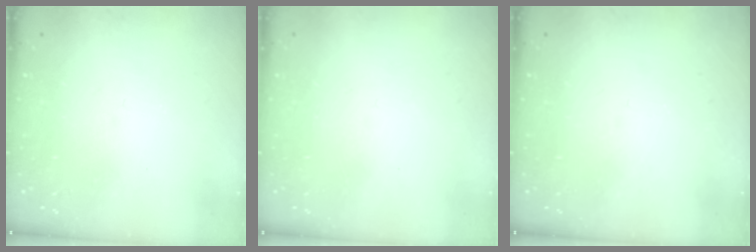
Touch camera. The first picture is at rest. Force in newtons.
{"total": 1.7, "press": 1.7, "slide": 0.1}
{"total": 0.0}